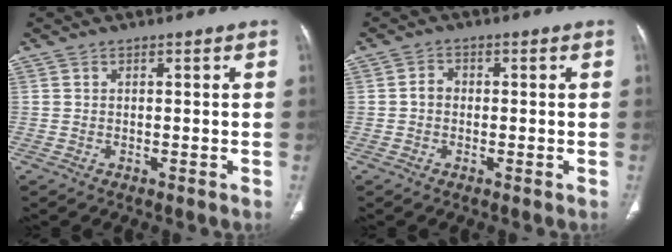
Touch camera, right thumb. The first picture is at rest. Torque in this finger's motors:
{"motor_torque": [0.23, -0.02, 0.54, -0.18, 0.05]}